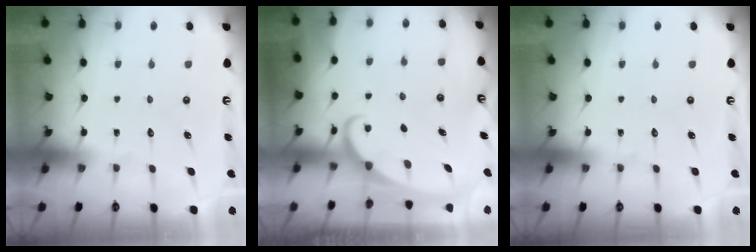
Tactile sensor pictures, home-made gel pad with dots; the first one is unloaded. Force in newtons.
{"total": 1.9, "press": 1.9, "slide": 0.3}
{"total": 0.0}